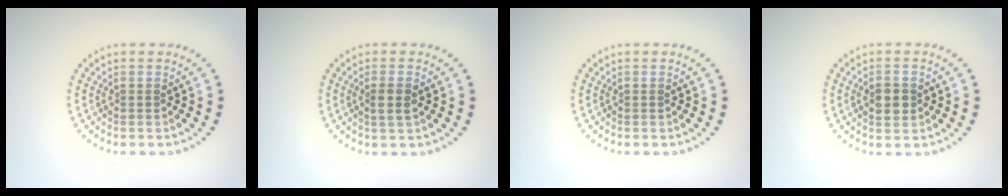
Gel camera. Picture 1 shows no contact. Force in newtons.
{"total": 1.8, "press": 1.7, "slide": 0.7}
{"total": 0.0}
{"total": 2.9, "press": 2.9, "slide": 0.1}